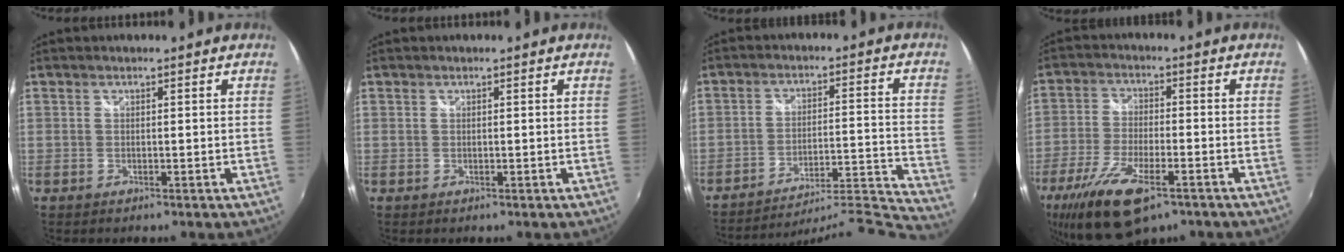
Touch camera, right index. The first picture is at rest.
{"total": 0.0}
{"total": 20.5, "force": [-19.8, -3.8, 3.7], "torque": [-0.049, -0.006, -0.304]}
{"total": 14.2, "force": [-8.8, 4.9, 10.0], "torque": [-0.219, -0.041, -0.165]}